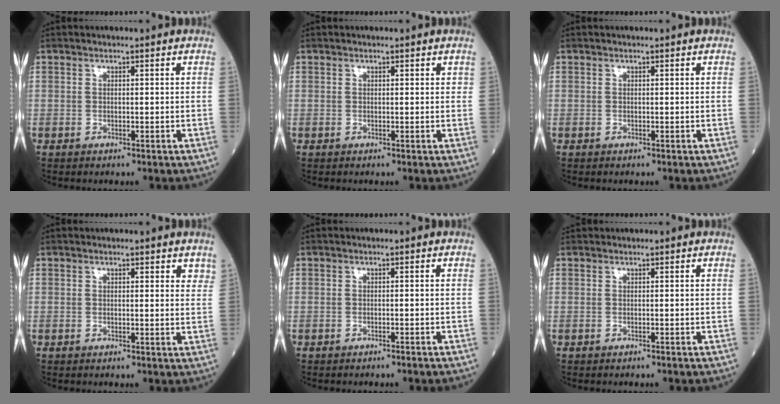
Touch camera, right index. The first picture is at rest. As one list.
[{"total": 0.6, "force": [0.4, 0.3, 0.4], "torque": [-0.004, 0.000, 0.003]}, {"total": 0.0}, {"total": 2.7, "force": [2.2, 1.0, 1.1], "torque": [-0.001, 0.002, 0.018]}, {"total": 2.3, "force": [-2.1, -0.2, 0.9], "torque": [-0.016, 0.001, -0.024]}, {"total": 0.6, "force": [-0.5, 0.1, 0.3], "torque": [-0.008, 0.006, -0.002]}]